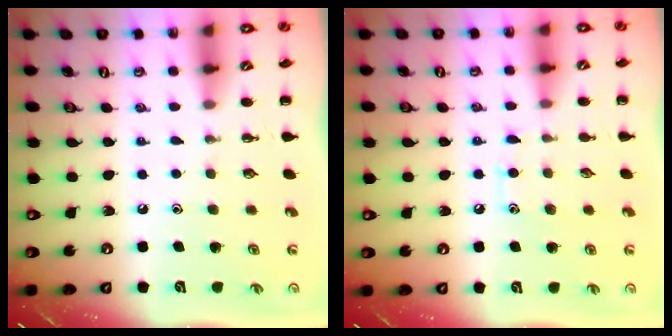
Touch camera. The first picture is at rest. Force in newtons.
{"total": 7.8, "press": 7.4, "slide": 2.2}